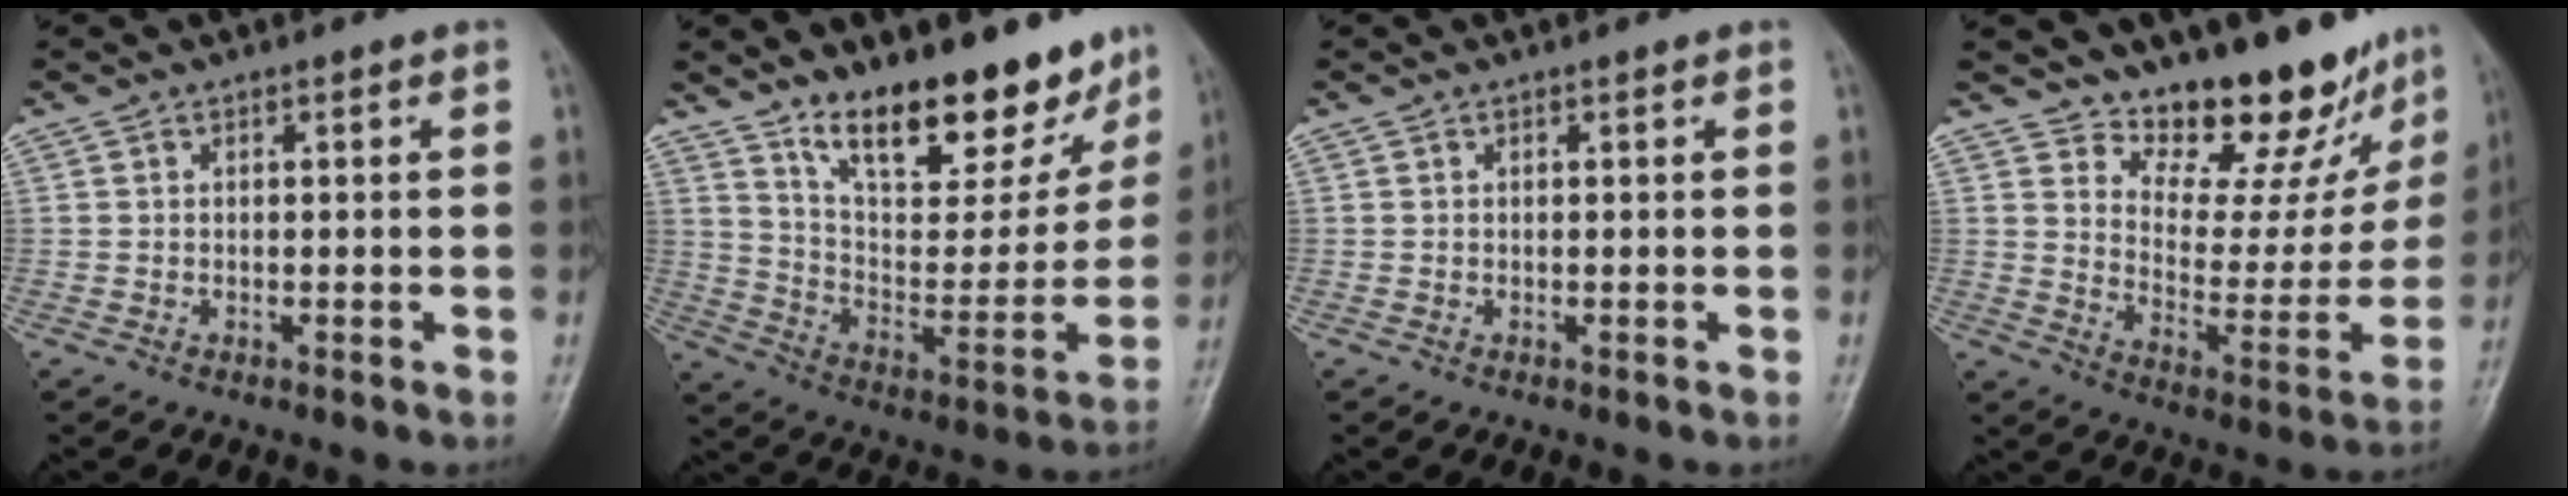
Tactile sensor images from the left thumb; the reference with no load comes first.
{"total": 21.2, "force": [15.6, 8.2, 11.9], "torque": [-0.122, -0.089, 0.253]}
{"total": 0.0}
{"total": 17.2, "force": [15.1, 5.7, 5.8], "torque": [-0.027, -0.127, 0.214]}